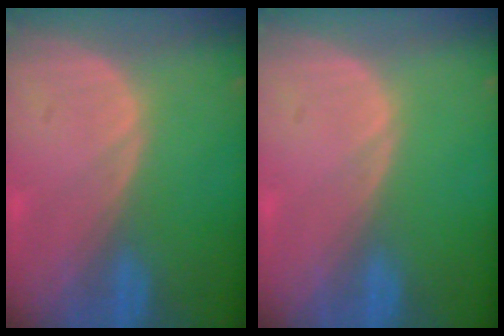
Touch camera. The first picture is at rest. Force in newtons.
{"total": 0.0}